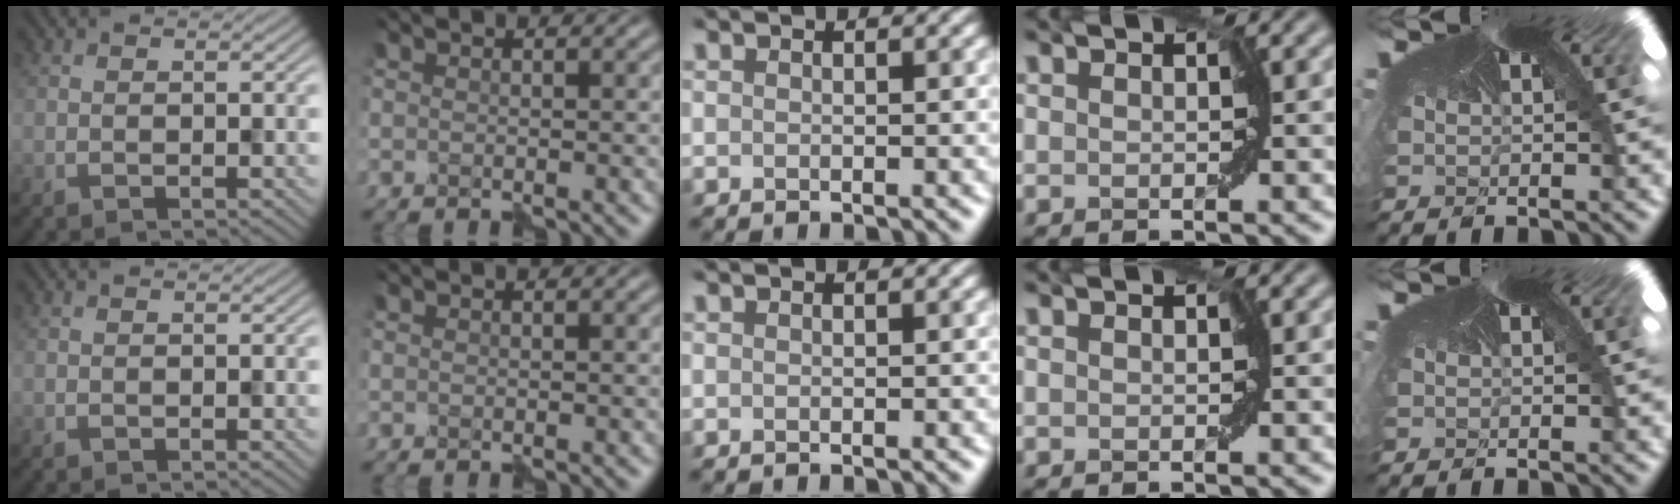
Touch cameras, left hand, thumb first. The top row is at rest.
{}